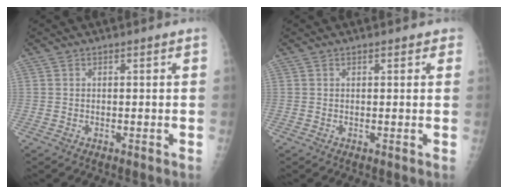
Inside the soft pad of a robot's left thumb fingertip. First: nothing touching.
{"total": 1.3, "force": [0.9, 0.8, 0.6], "torque": [0.005, -0.002, 0.006]}